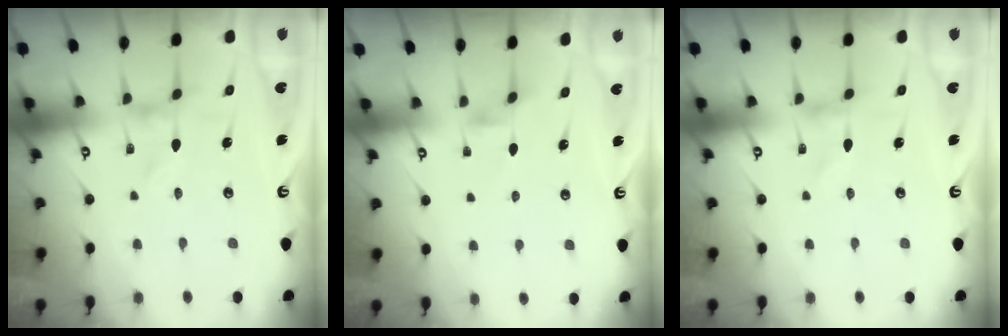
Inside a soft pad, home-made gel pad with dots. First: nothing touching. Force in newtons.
{"total": 2.0, "press": 2.0, "slide": 0.4}
{"total": 0.7, "press": 0.7, "slide": 0.1}